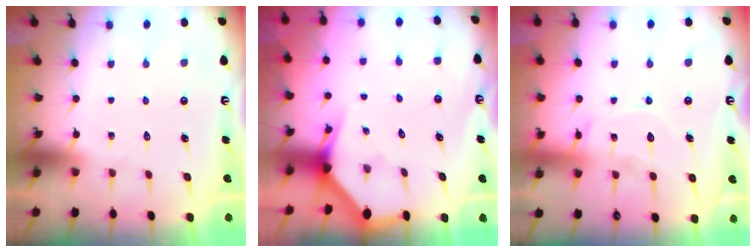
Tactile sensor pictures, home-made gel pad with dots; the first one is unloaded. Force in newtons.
{"total": 2.9, "press": 2.9, "slide": 0.1}
{"total": 12.8, "press": 12.8, "slide": 1.0}